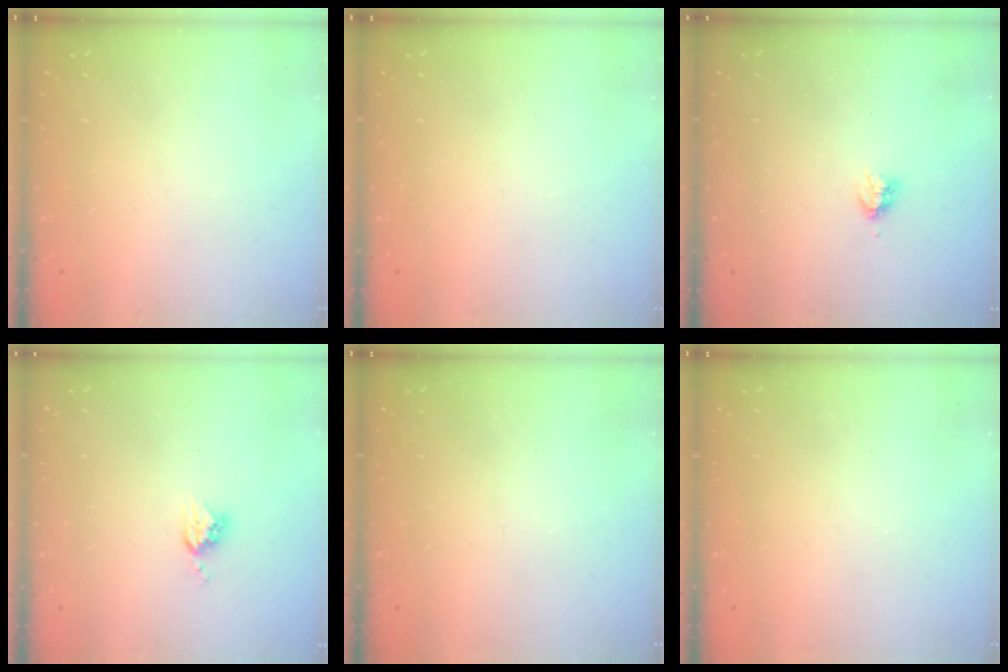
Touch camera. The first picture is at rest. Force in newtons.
{"total": 0.0}
{"total": 2.9, "press": 2.9, "slide": 0.5}
{"total": 5.2, "press": 5.2, "slide": 0.1}
{"total": 0.0}
{"total": 0.0}